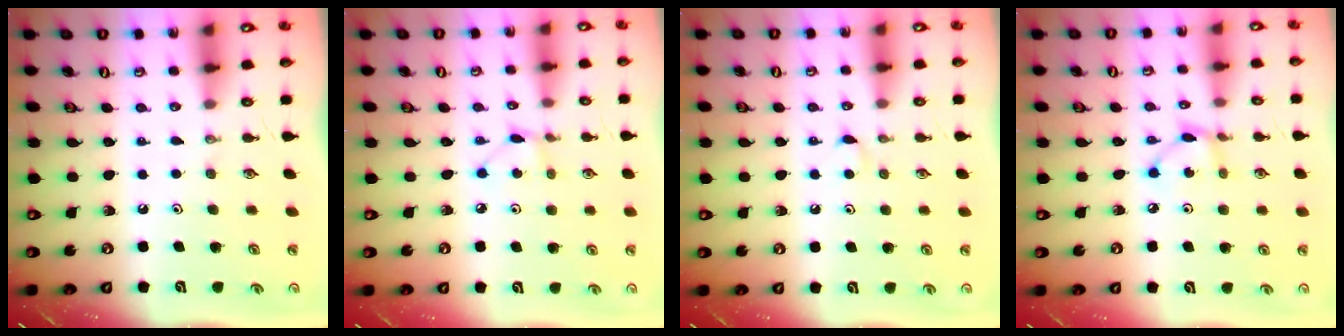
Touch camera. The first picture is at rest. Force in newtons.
{"total": 3.6, "press": 3.6, "slide": 0.3}
{"total": 2.8, "press": 2.8, "slide": 0.5}
{"total": 4.8, "press": 4.7, "slide": 0.2}